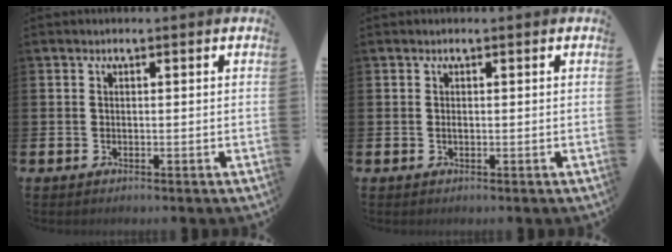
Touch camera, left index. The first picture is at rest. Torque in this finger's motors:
{"motor_torque": [0.20, 0.06, -0.02, 0.00]}